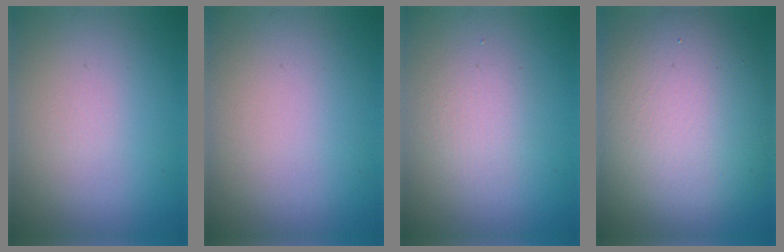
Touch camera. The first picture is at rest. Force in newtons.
{"total": 0.0}
{"total": 1.9, "press": 1.9, "slide": 0.1}
{"total": 13.3, "press": 13.3, "slide": 1.0}